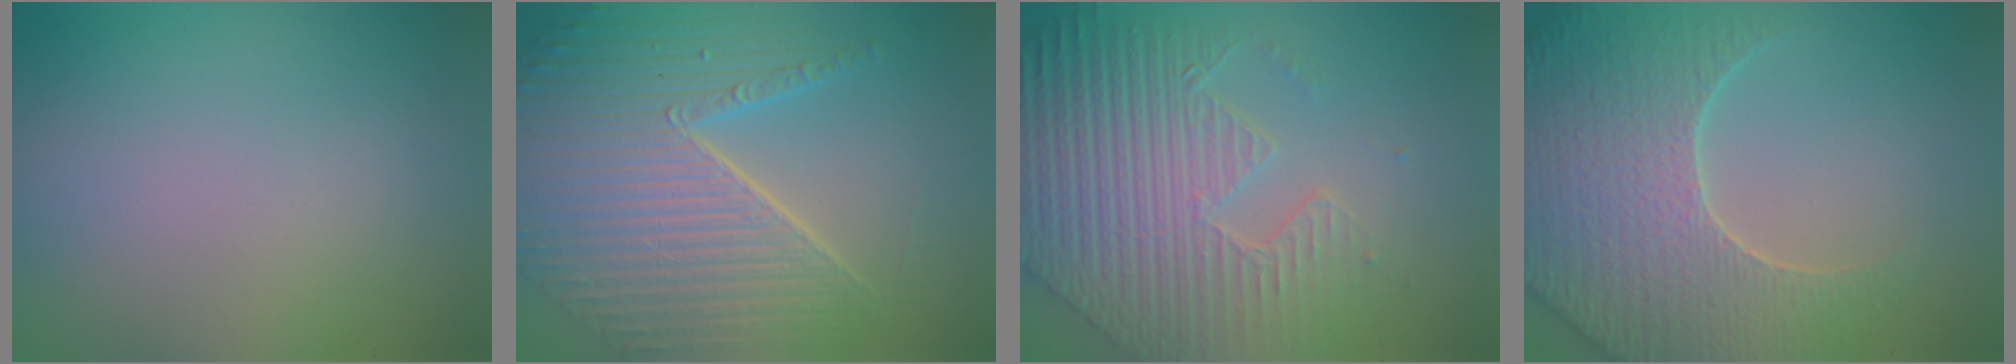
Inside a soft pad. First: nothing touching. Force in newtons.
{"total": 10.6, "press": 6.9, "slide": 8.1}
{"total": 9.3, "press": 6.5, "slide": 6.6}
{"total": 7.7, "press": 7.4, "slide": 2.2}